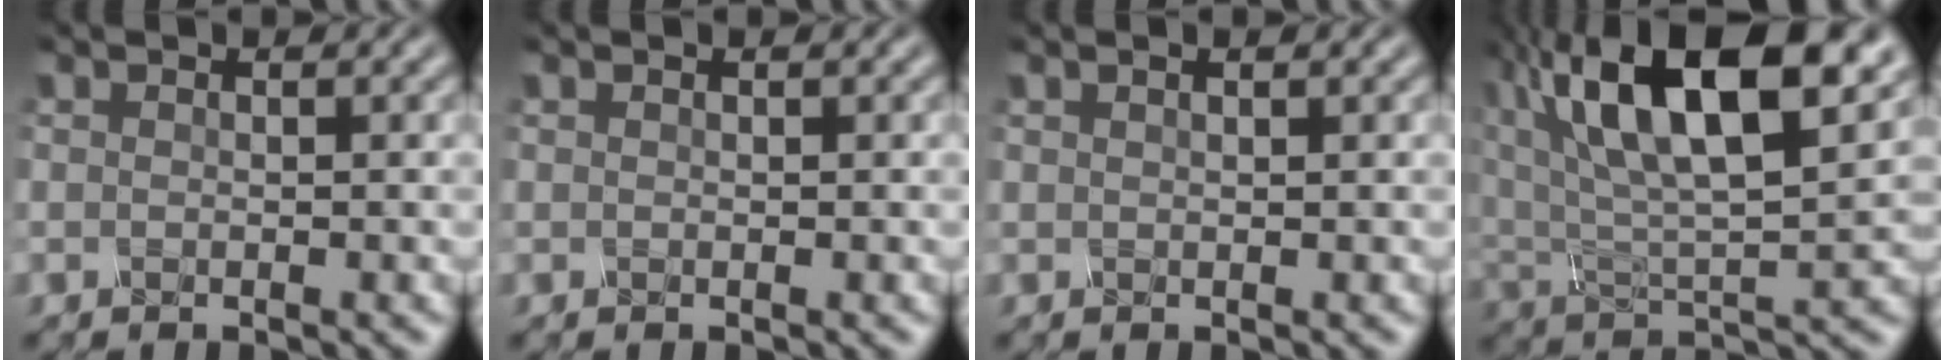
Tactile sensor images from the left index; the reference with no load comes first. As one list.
[{"total": 0.0}, {"total": 1.3, "force": [0.8, 0.4, 1.0], "torque": [-0.010, -0.004, 0.004]}, {"total": 15.3, "force": [6.7, 6.5, 12.1], "torque": [-0.217, 0.019, 0.109]}]